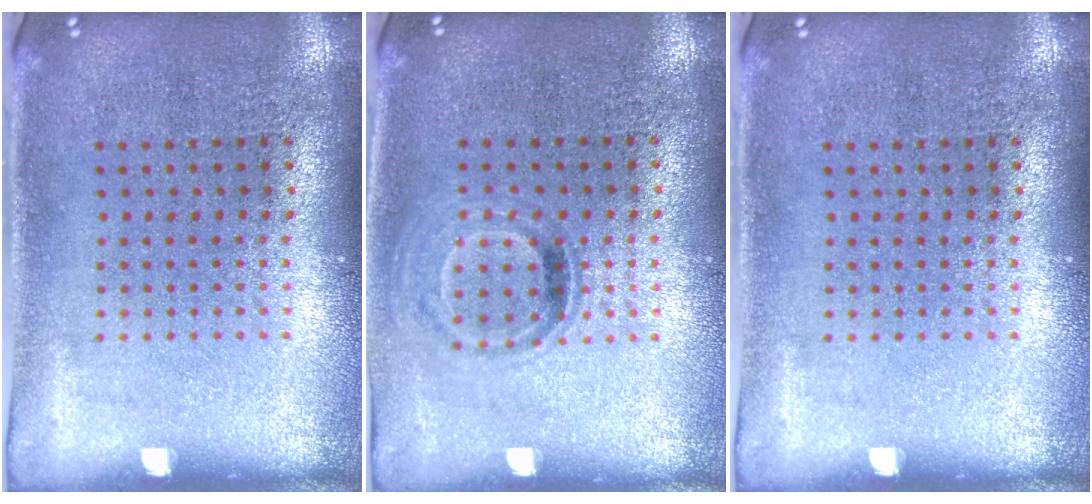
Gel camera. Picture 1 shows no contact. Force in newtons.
{"total": 1.0, "press": 0.9, "slide": 0.6}
{"total": 0.0}